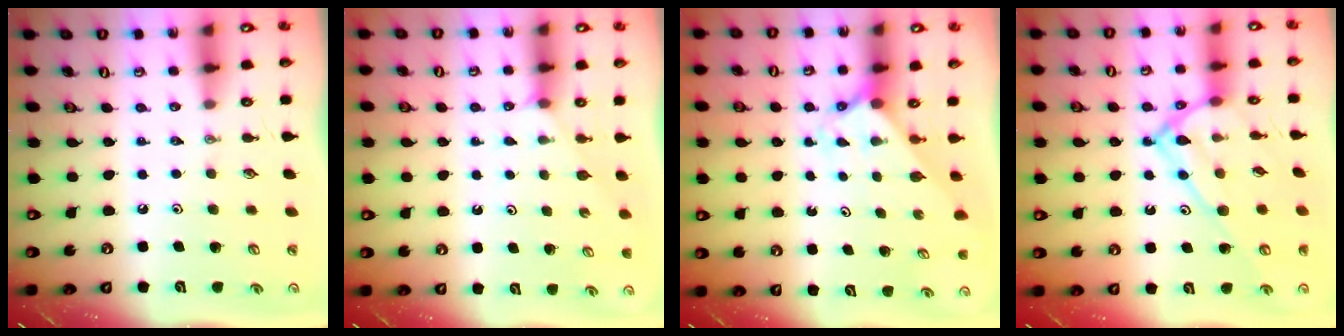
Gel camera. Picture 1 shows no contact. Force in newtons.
{"total": 2.5, "press": 2.5, "slide": 0.3}
{"total": 1.9, "press": 1.9, "slide": 0.1}
{"total": 15.6, "press": 15.6, "slide": 0.6}